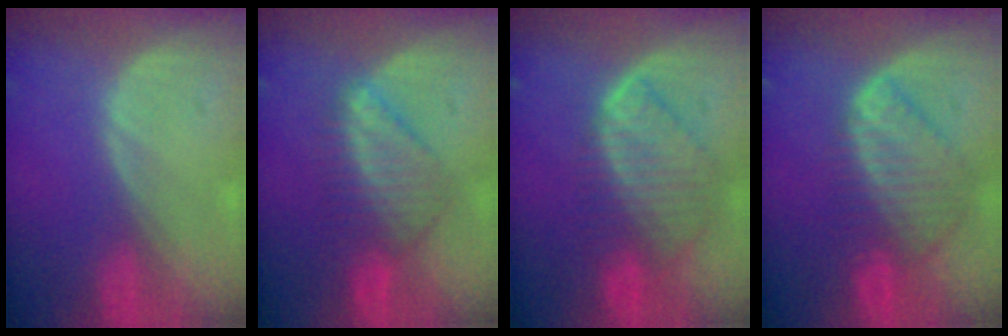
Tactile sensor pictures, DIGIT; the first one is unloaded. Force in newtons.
{"total": 6.7, "press": 6.6, "slide": 1.3}
{"total": 8.9, "press": 7.7, "slide": 4.5}
{"total": 8.8, "press": 7.6, "slide": 4.4}